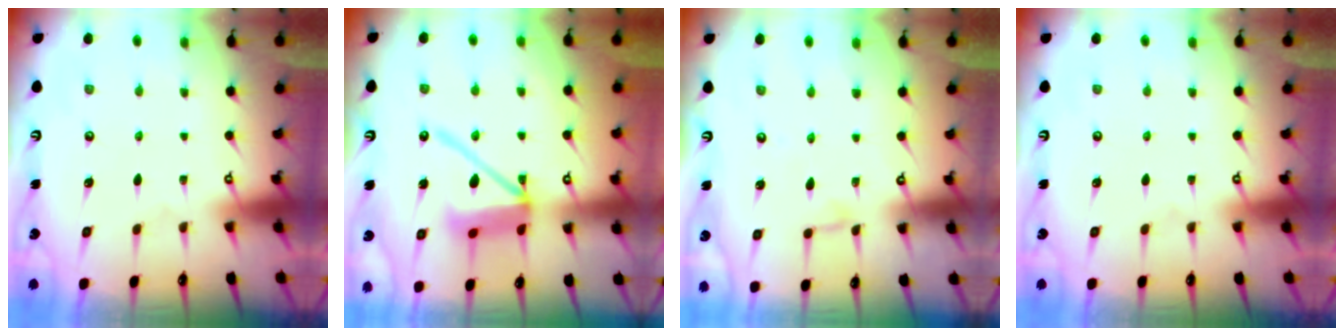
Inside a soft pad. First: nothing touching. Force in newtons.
{"total": 12.1, "press": 12.0, "slide": 1.6}
{"total": 2.3, "press": 2.3, "slide": 0.2}
{"total": 0.0}